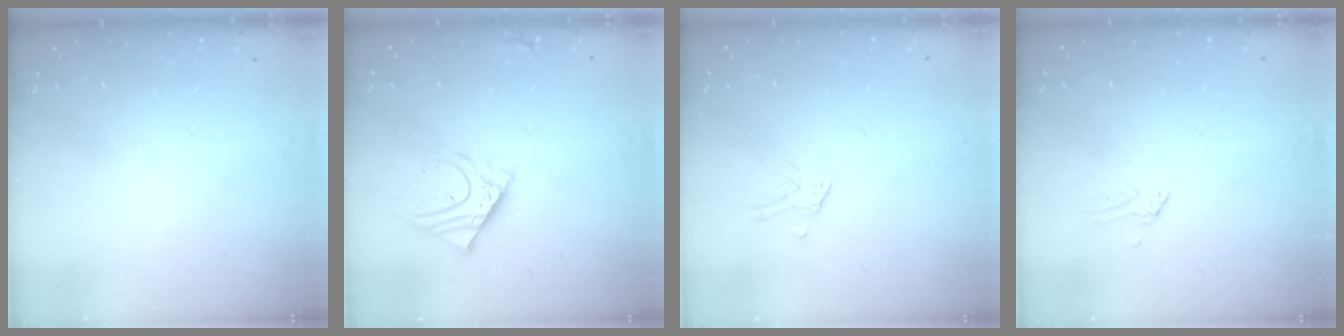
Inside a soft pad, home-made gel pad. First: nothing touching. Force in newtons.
{"total": 10.3, "press": 10.2, "slide": 1.6}
{"total": 2.8, "press": 2.8, "slide": 0.1}
{"total": 0.0}